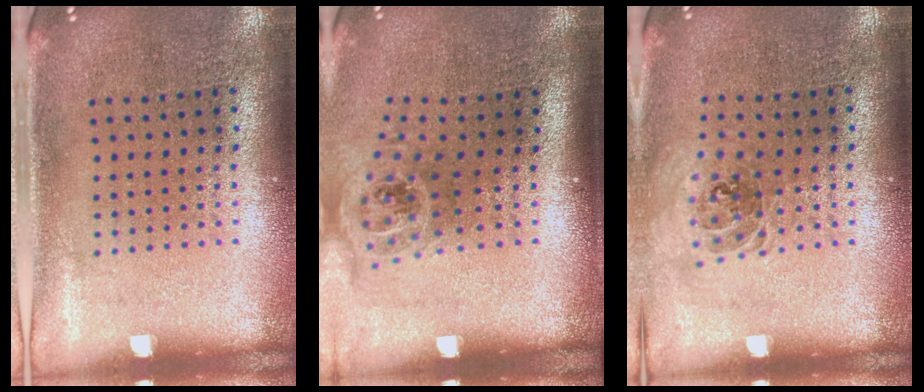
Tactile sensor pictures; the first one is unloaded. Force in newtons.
{"total": 1.3, "press": 1.0, "slide": 0.8}
{"total": 0.9, "press": 0.8, "slide": 0.3}